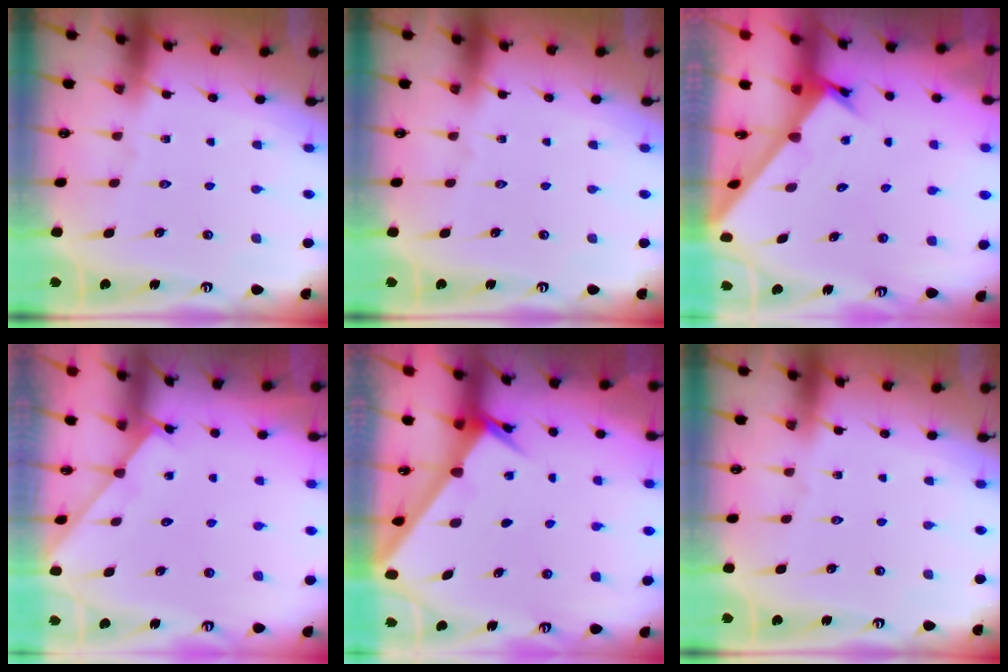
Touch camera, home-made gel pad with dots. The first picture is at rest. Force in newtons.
{"total": 0.0}
{"total": 3.5, "press": 3.5, "slide": 0.2}
{"total": 2.3, "press": 2.3, "slide": 0.4}
{"total": 2.4, "press": 2.4, "slide": 0.3}
{"total": 0.0}